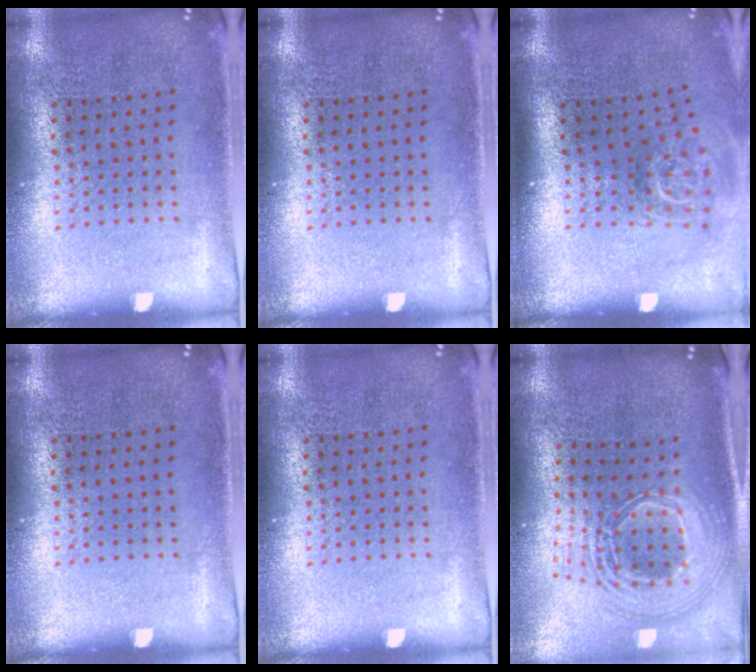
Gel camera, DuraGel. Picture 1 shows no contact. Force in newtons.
{"total": 0.0}
{"total": 1.9, "press": 1.3, "slide": 1.3}
{"total": 0.0}
{"total": 0.0}
{"total": 2.7, "press": 1.8, "slide": 2.0}